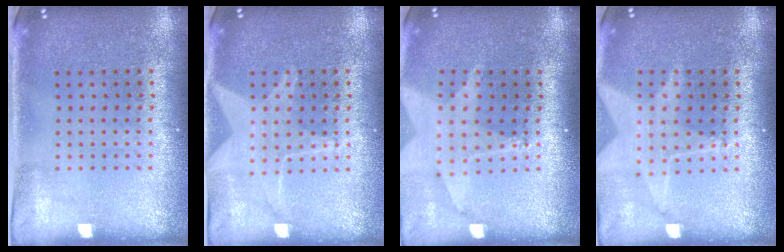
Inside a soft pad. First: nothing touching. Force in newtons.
{"total": 2.5, "press": 2.5, "slide": 0.3}
{"total": 2.0, "press": 1.5, "slide": 1.2}
{"total": 1.8, "press": 1.5, "slide": 1.1}